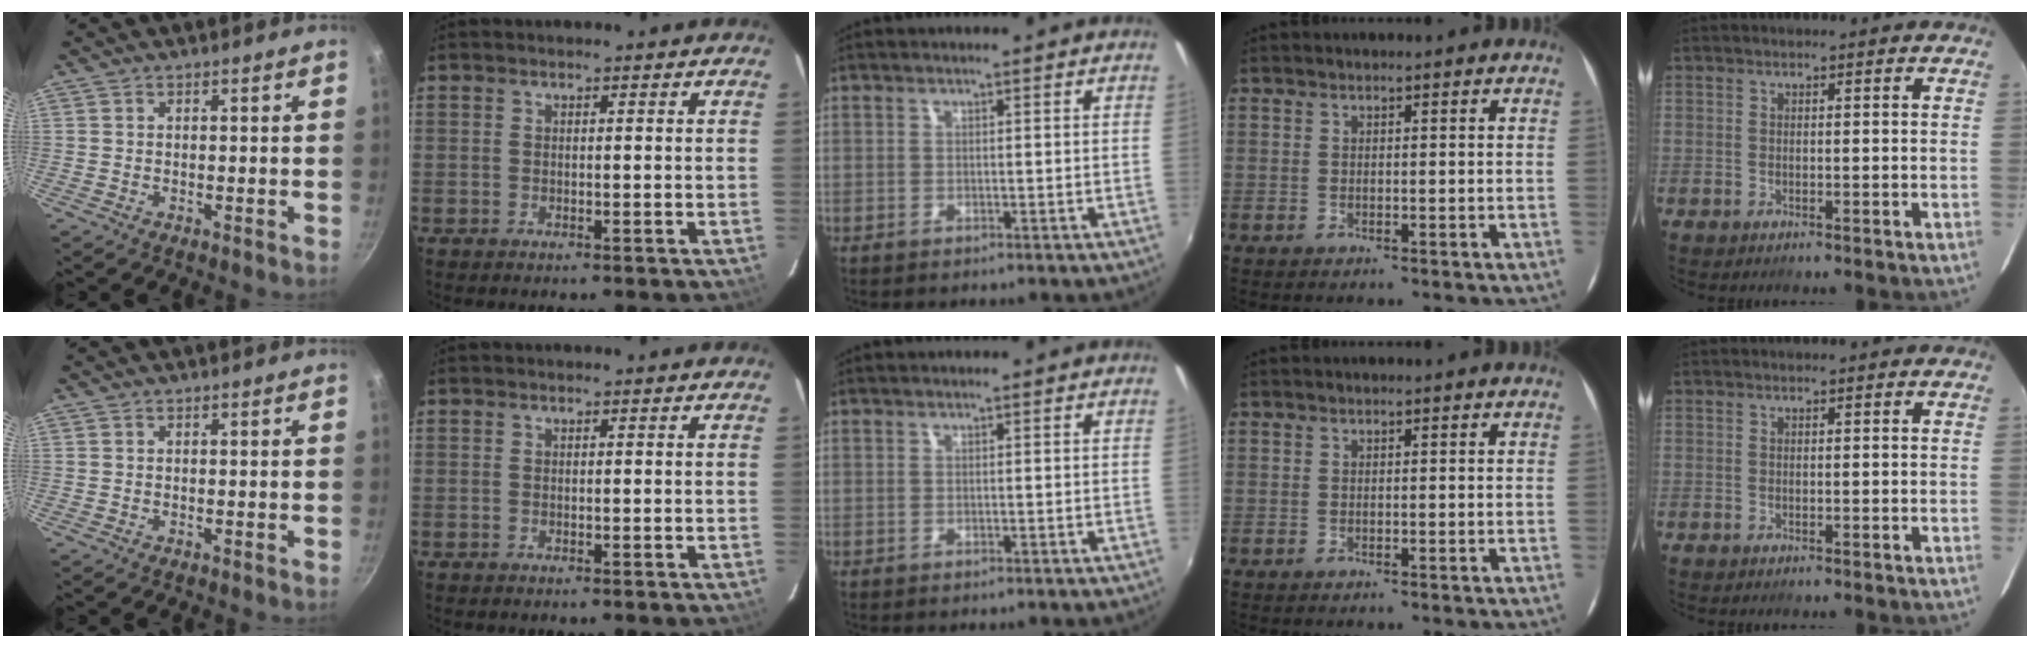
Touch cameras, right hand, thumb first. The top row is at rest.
{}